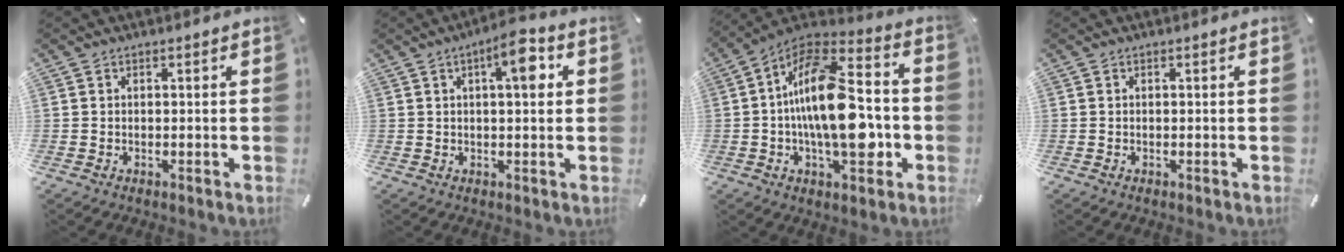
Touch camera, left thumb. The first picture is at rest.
{"total": 7.7, "force": [2.5, 2.5, 6.8], "torque": [-0.096, -0.006, 0.031]}
{"total": 21.4, "force": [-2.0, 10.9, 18.3], "torque": [-0.313, 0.002, -0.034]}
{"total": 0.0}